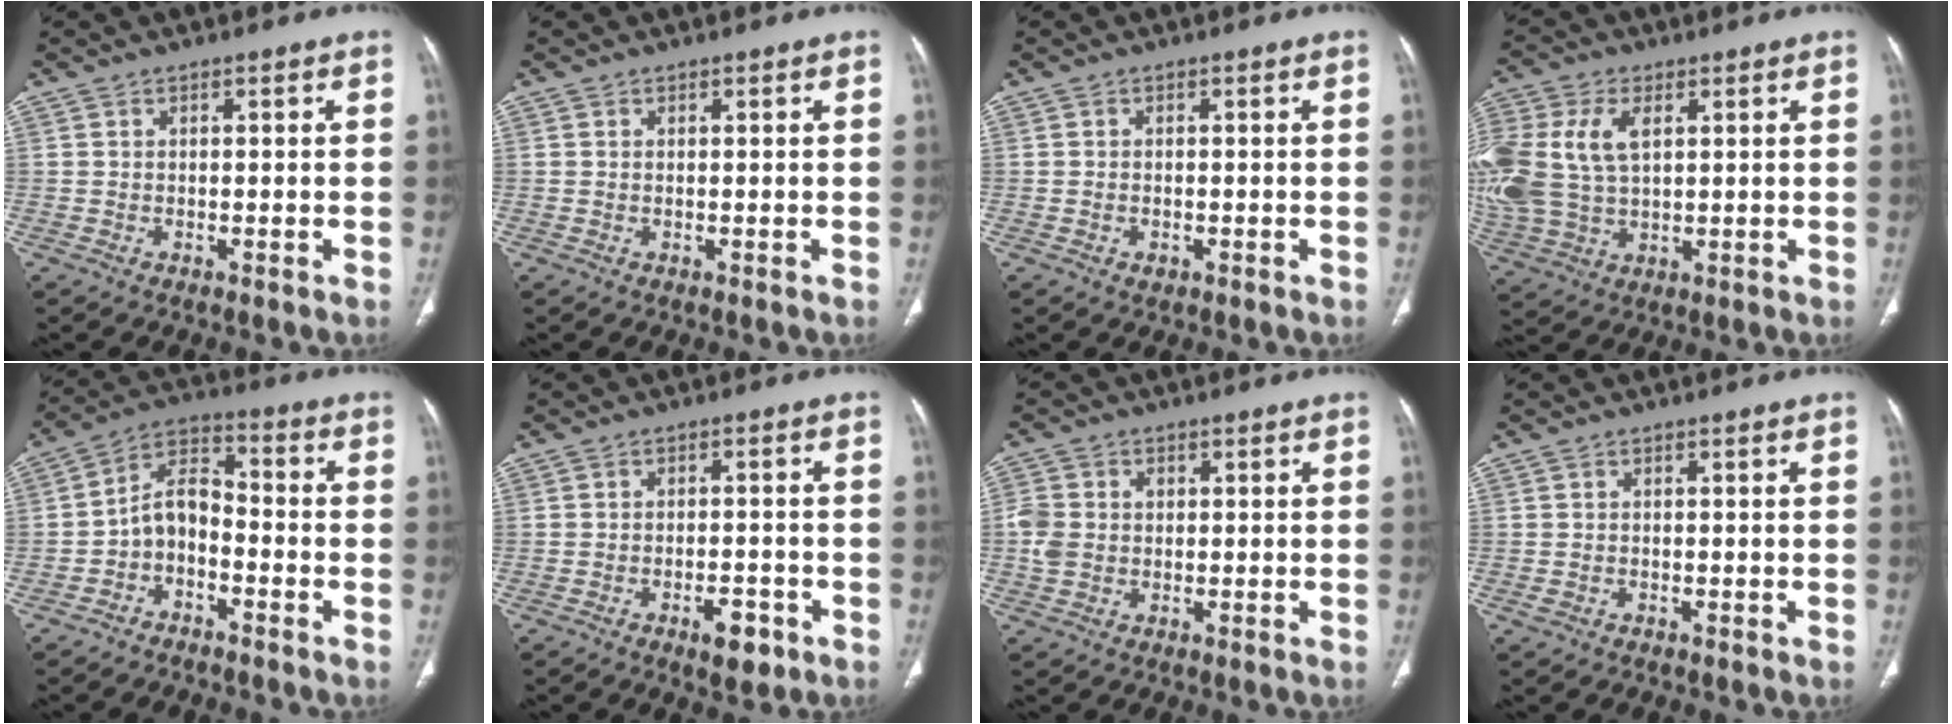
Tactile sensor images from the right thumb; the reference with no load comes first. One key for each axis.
{"total": 0.0}
{"total": 1.2, "fx": -0.5, "fy": 0.9, "fz": 0.7, "tx": -0.010, "ty": 0.004, "tz": -0.003}
{"total": 17.6, "fx": 3.6, "fy": 11.2, "fz": 13.1, "tx": -0.331, "ty": 0.006, "tz": 0.074}
{"total": 7.6, "fx": -3.0, "fy": 4.9, "fz": 5.0, "tx": -0.080, "ty": 0.051, "tz": -0.068}
{"total": 5.0, "fx": -2.7, "fy": 2.2, "fz": 3.6, "tx": -0.041, "ty": 0.011, "tz": -0.035}
{"total": 4.7, "fx": -0.1, "fy": 3.9, "fz": 2.7, "tx": -0.059, "ty": 0.009, "tz": -0.002}
{"total": 0.9, "fx": -0.4, "fy": 0.7, "fz": 0.4, "tx": -0.010, "ty": 0.003, "tz": -0.006}